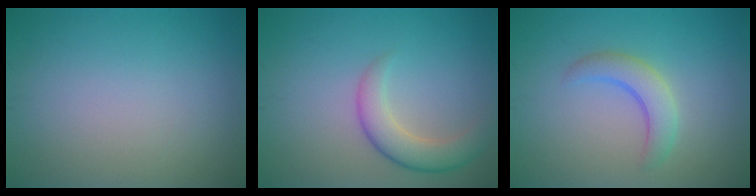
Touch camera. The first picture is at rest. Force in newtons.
{"total": 3.6, "press": 3.6, "slide": 0.2}
{"total": 3.0, "press": 3.0, "slide": 0.3}